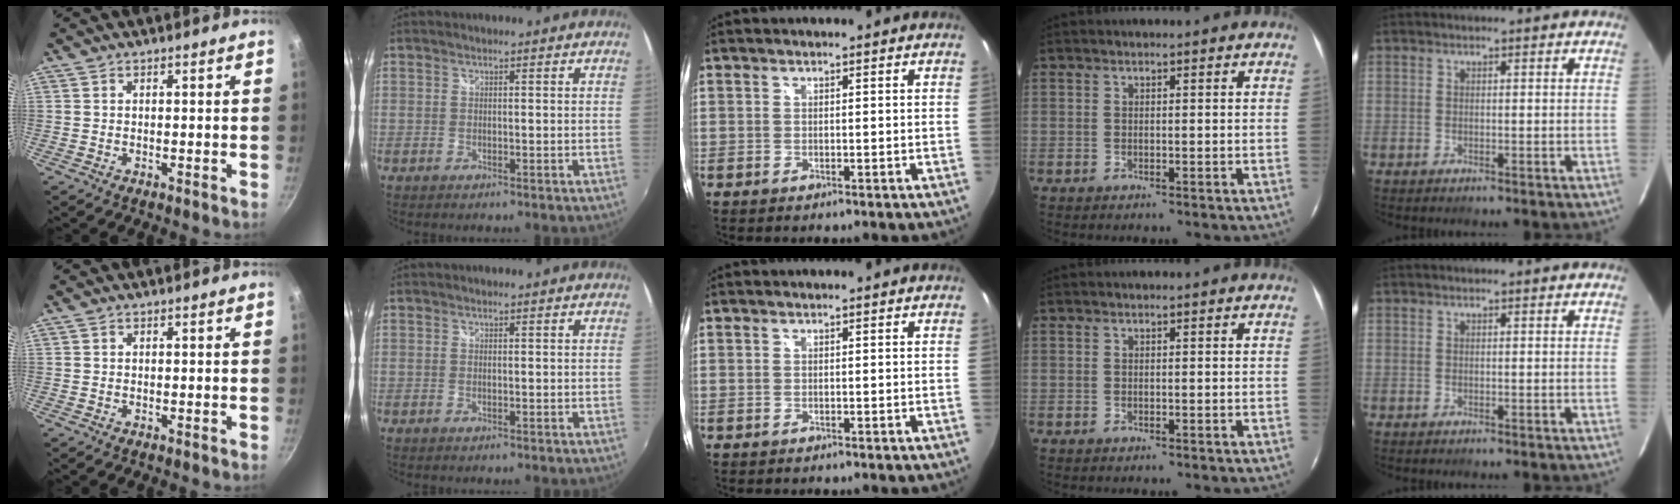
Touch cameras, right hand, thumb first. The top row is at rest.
{}